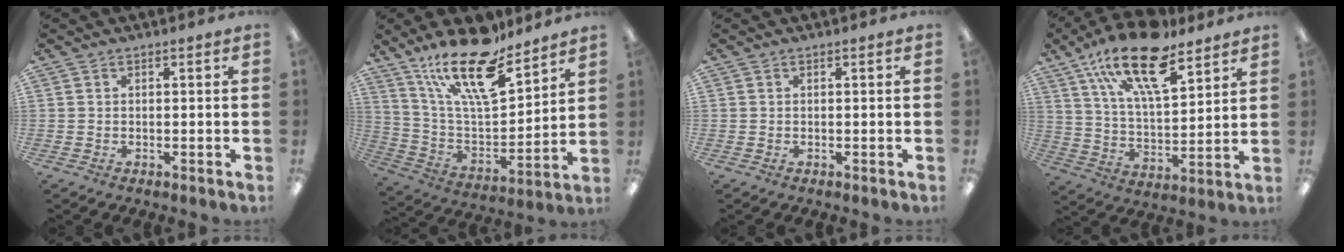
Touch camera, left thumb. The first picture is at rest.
{"total": 20.9, "force": [15.3, 6.6, 12.6], "torque": [-0.227, -0.094, 0.264]}
{"total": 0.0}
{"total": 20.3, "force": [13.0, 7.9, 13.4], "torque": [-0.228, -0.063, 0.226]}